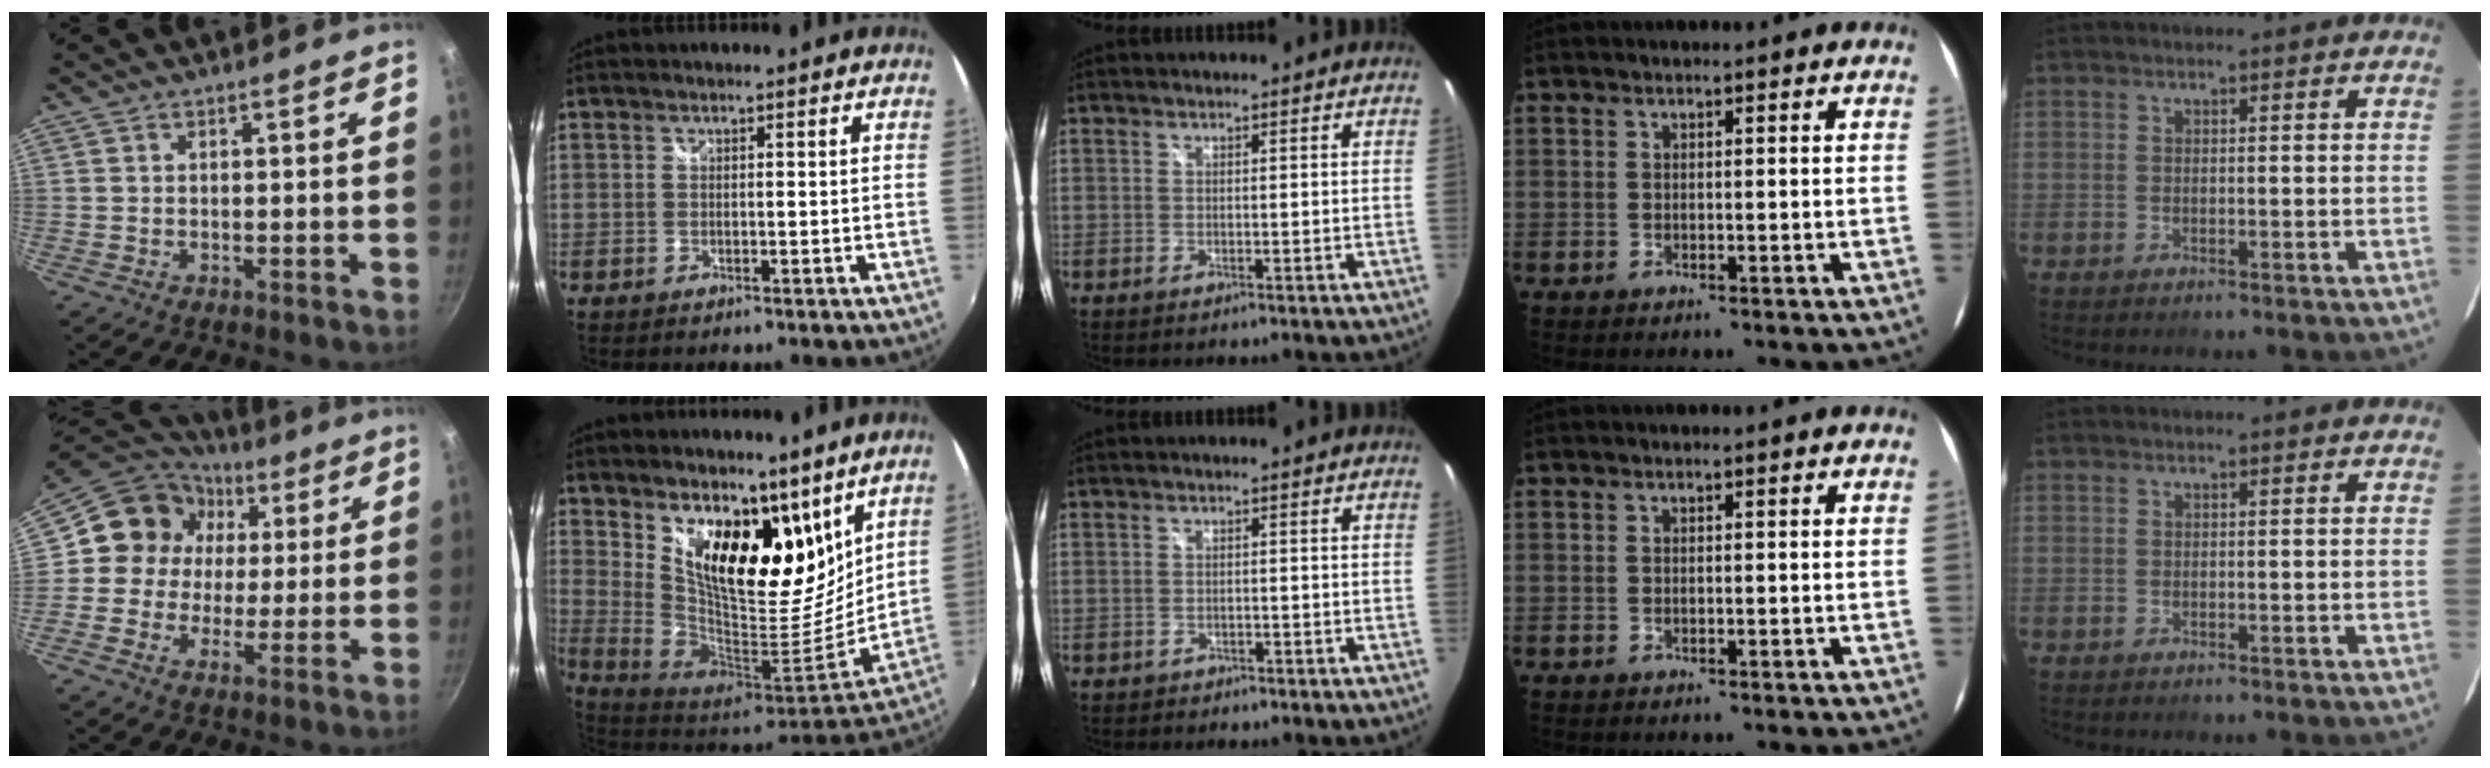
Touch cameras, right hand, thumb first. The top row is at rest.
{"thumb": {"total": 13.5, "force": [3.2, 12.0, 5.1], "torque": [-0.065, 0.007, 0.027]}, "index": {"total": 19.8, "force": [11.7, 8.6, 13.4], "torque": [-0.223, -0.008, 0.214]}, "middle": {"total": 1.6, "force": [-1.2, 1.1, 0.1], "torque": [-0.007, 0.001, -0.017]}}